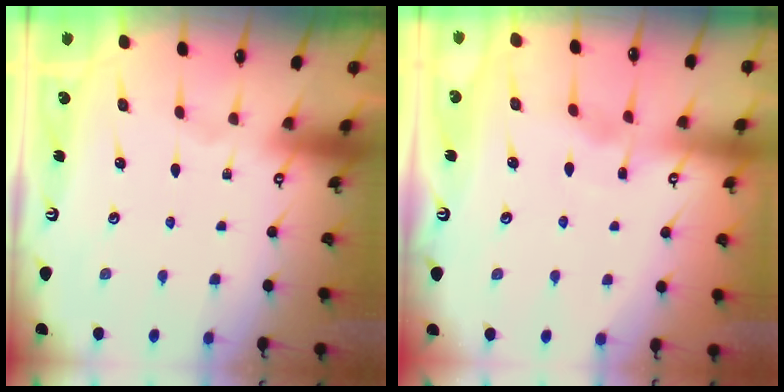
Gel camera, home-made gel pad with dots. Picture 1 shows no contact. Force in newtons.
{"total": 3.2, "press": 3.1, "slide": 0.4}